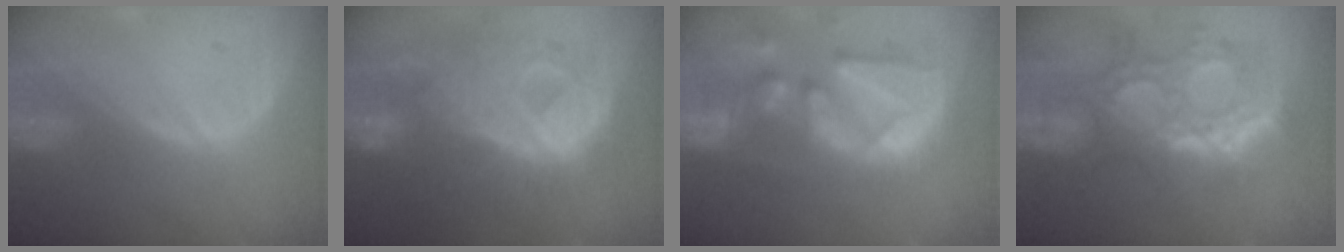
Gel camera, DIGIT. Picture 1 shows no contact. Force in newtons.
{"total": 12.6, "press": 12.6, "slide": 1.2}
{"total": 12.7, "press": 11.2, "slide": 6.0}
{"total": 11.9, "press": 10.7, "slide": 5.3}